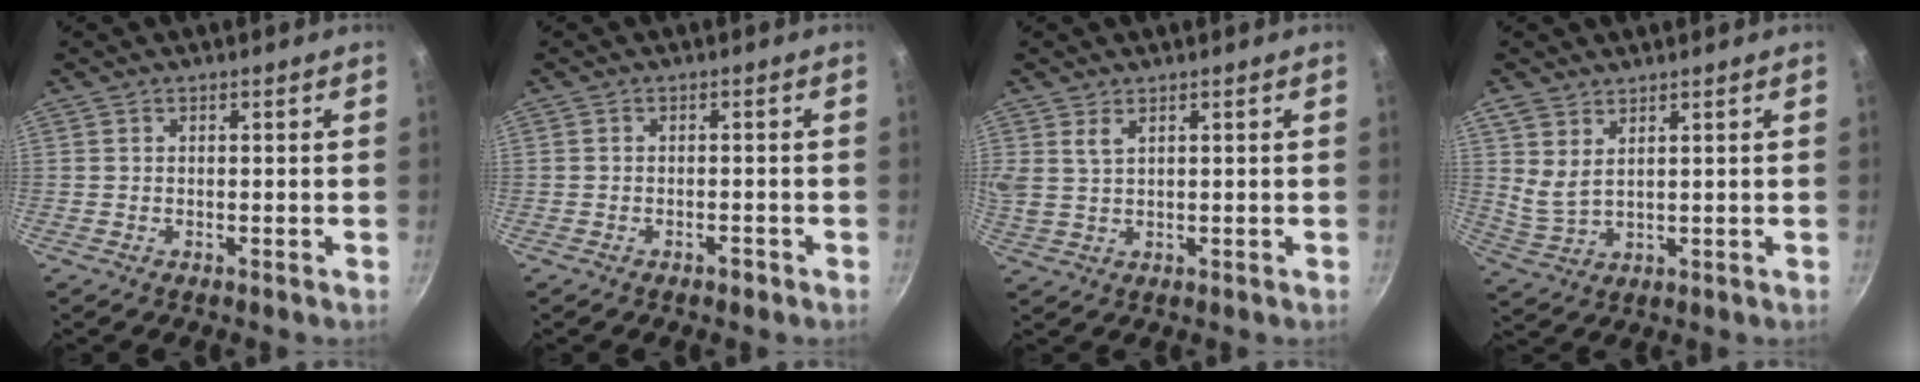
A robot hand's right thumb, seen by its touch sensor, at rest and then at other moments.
{"total": 1.4, "force": [-1.0, 0.6, 0.7], "torque": [-0.010, 0.011, -0.011]}
{"total": 3.5, "force": [1.9, 1.8, 2.3], "torque": [-0.042, -0.007, 0.041]}
{"total": 4.6, "force": [2.6, 2.2, 3.0], "torque": [-0.054, -0.020, 0.057]}